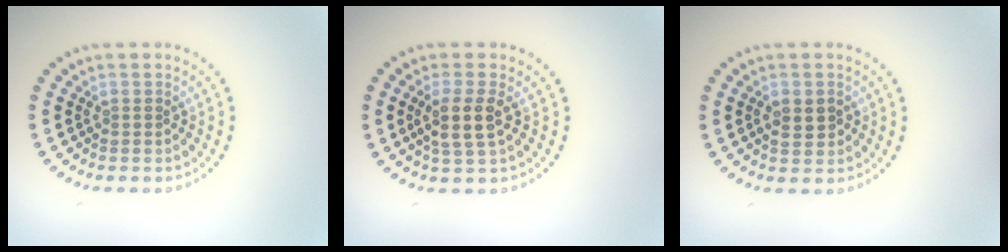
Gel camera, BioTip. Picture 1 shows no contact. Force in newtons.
{"total": 2.8, "press": 2.4, "slide": 1.5}
{"total": 2.3, "press": 2.3, "slide": 0.2}